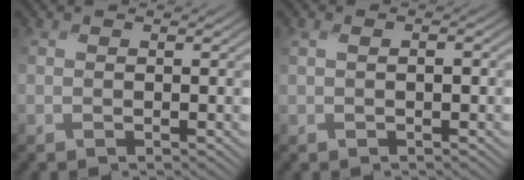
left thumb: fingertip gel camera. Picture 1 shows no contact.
{"total": 2.0, "force": [-0.1, 0.9, 1.7], "torque": [-0.034, 0.002, 0.001]}